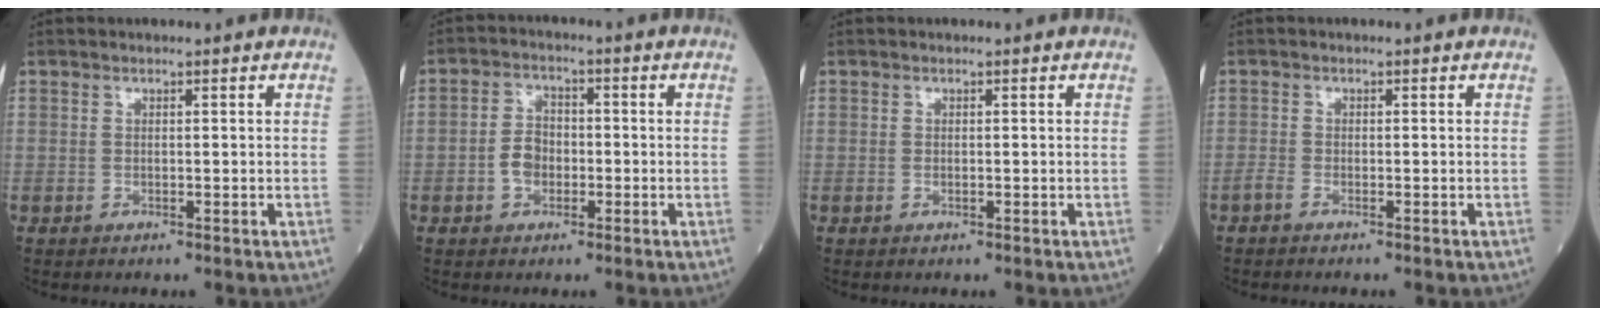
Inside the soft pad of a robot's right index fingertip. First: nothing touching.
{"total": 4.9, "force": [-1.5, 3.5, 3.1], "torque": [-0.074, 0.015, -0.025]}
{"total": 0.9, "force": [-0.2, 0.5, 0.6], "torque": [-0.022, 0.000, -0.001]}
{"total": 2.0, "force": [-1.4, 0.8, 1.3], "torque": [-0.037, -0.003, -0.024]}